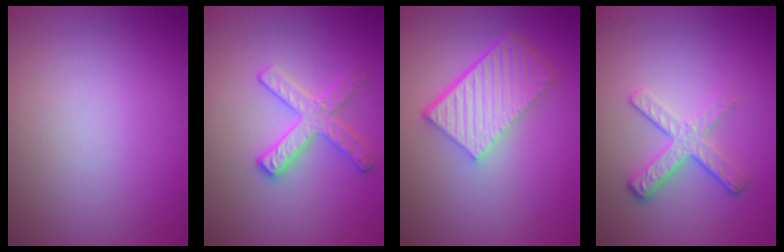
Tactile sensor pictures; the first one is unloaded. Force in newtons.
{"total": 2.8, "press": 2.8, "slide": 0.3}
{"total": 6.1, "press": 4.3, "slide": 4.3}
{"total": 3.6, "press": 2.5, "slide": 2.7}